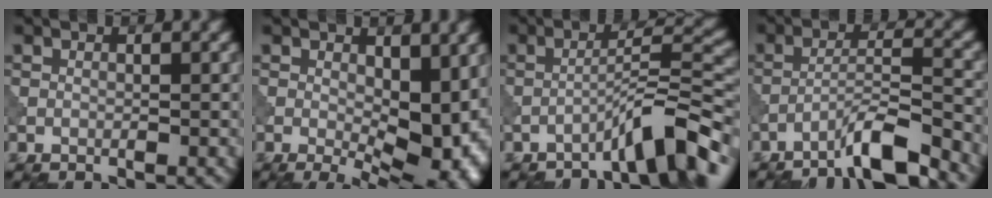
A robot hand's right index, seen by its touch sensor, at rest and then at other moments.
{"total": 9.5, "force": [-0.1, 4.9, 8.1], "torque": [-0.109, -0.013, 0.003]}
{"total": 6.5, "force": [-4.7, 0.7, 4.4], "torque": [-0.060, 0.021, -0.080]}
{"total": 5.4, "force": [-4.2, 0.3, 3.3], "torque": [-0.054, 0.014, -0.083]}